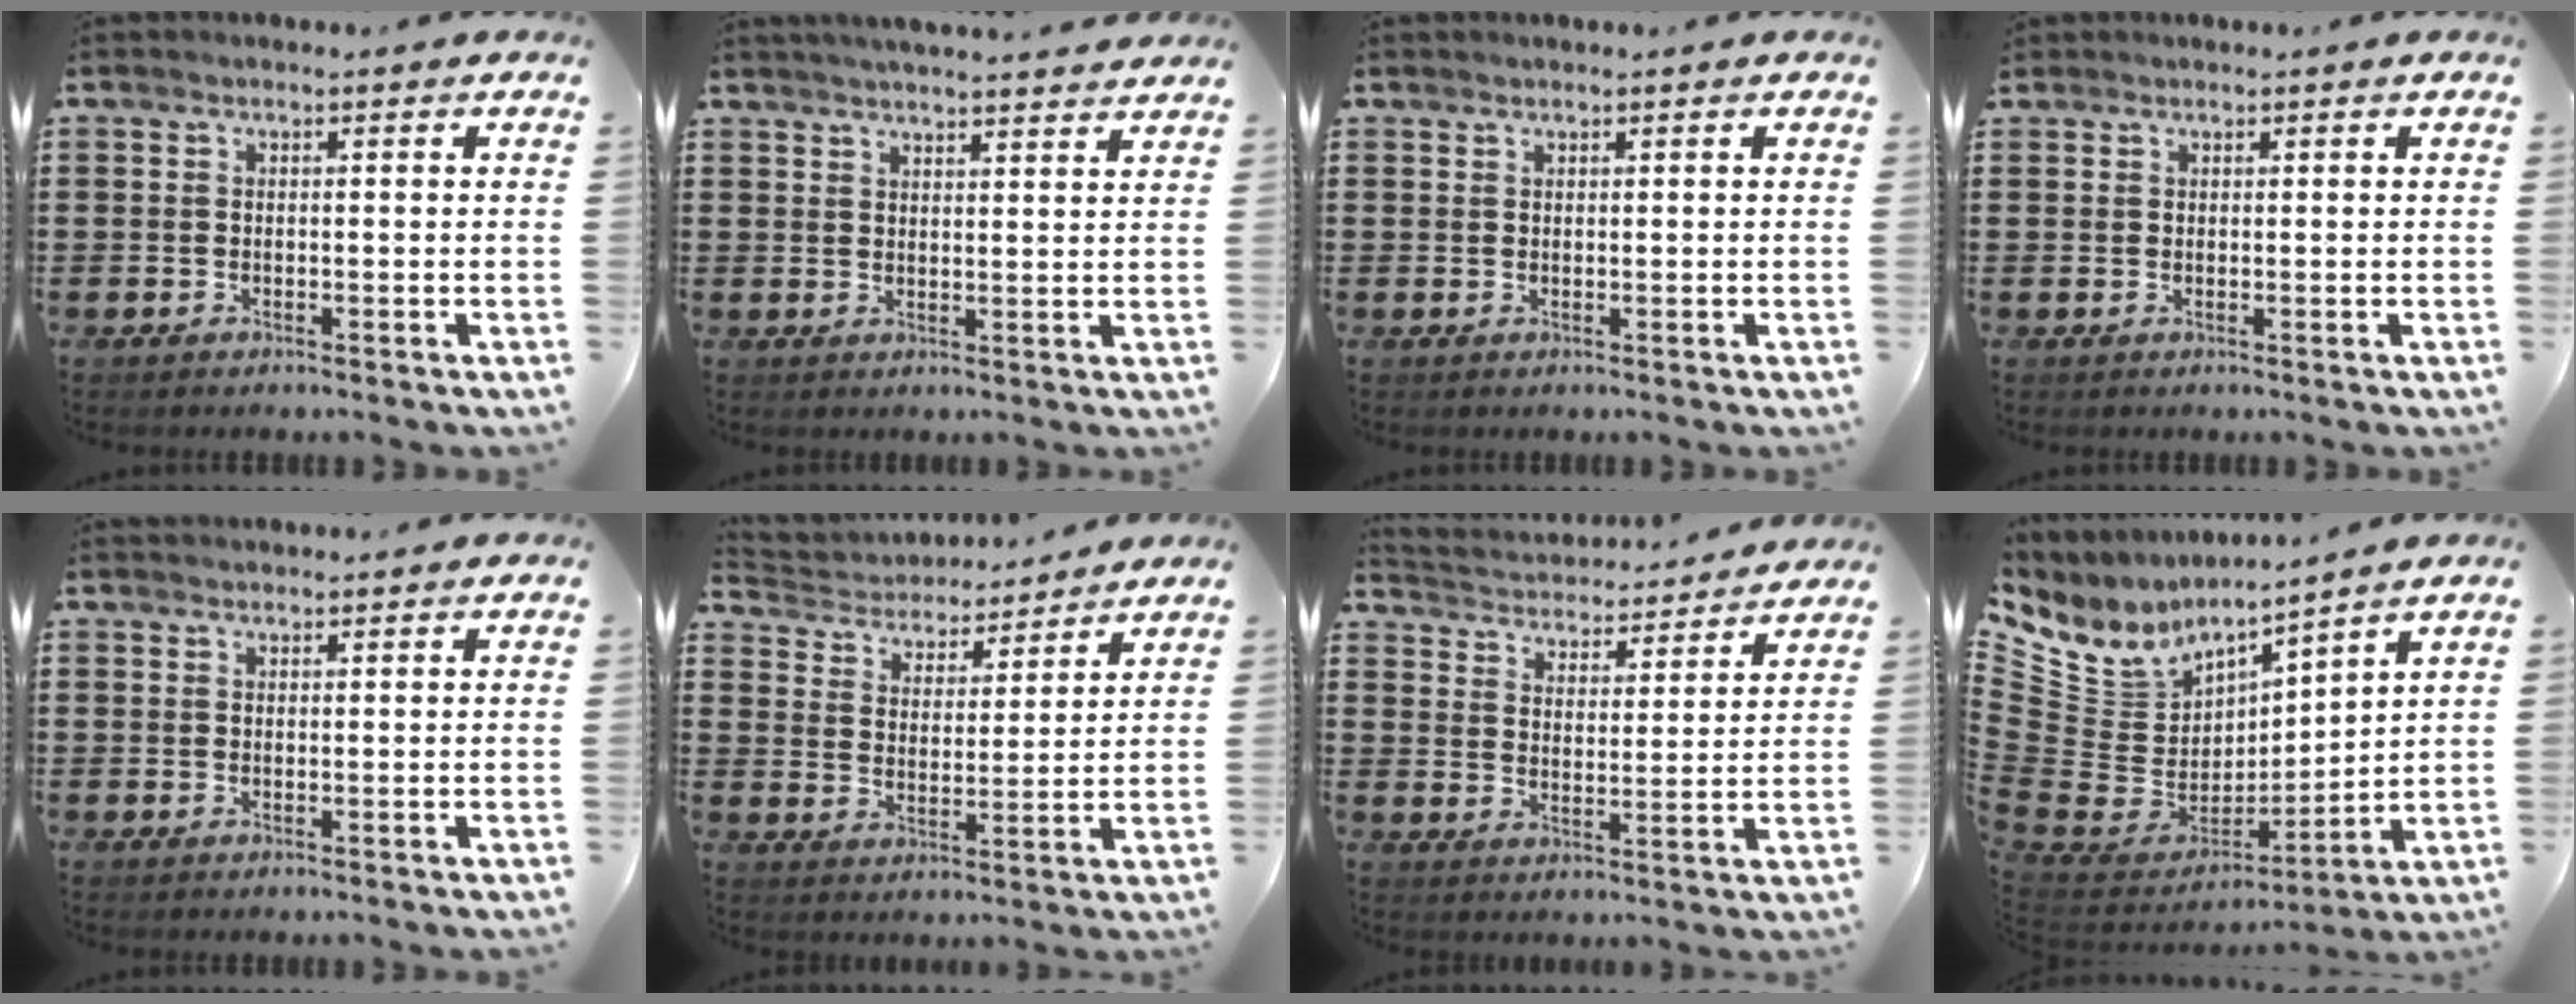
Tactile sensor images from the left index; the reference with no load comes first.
{"total": 3.0, "force": [2.9, -0.5, 0.3], "torque": [-0.015, -0.013, 0.053]}
{"total": 0.5, "force": [0.5, 0.0, 0.1], "torque": [-0.003, -0.001, 0.012]}
{"total": 0.7, "force": [0.6, 0.3, 0.0], "torque": [-0.002, 0.001, 0.013]}
{"total": 1.2, "force": [1.2, 0.1, 0.1], "torque": [-0.003, 0.000, 0.023]}
{"total": 4.1, "force": [4.0, 0.8, 0.0], "torque": [-0.026, -0.027, 0.065]}
{"total": 3.6, "force": [3.6, 0.1, -0.3], "torque": [-0.019, -0.031, 0.055]}
{"total": 7.8, "force": [4.2, 6.4, 1.6], "torque": [-0.090, -0.045, 0.081]}